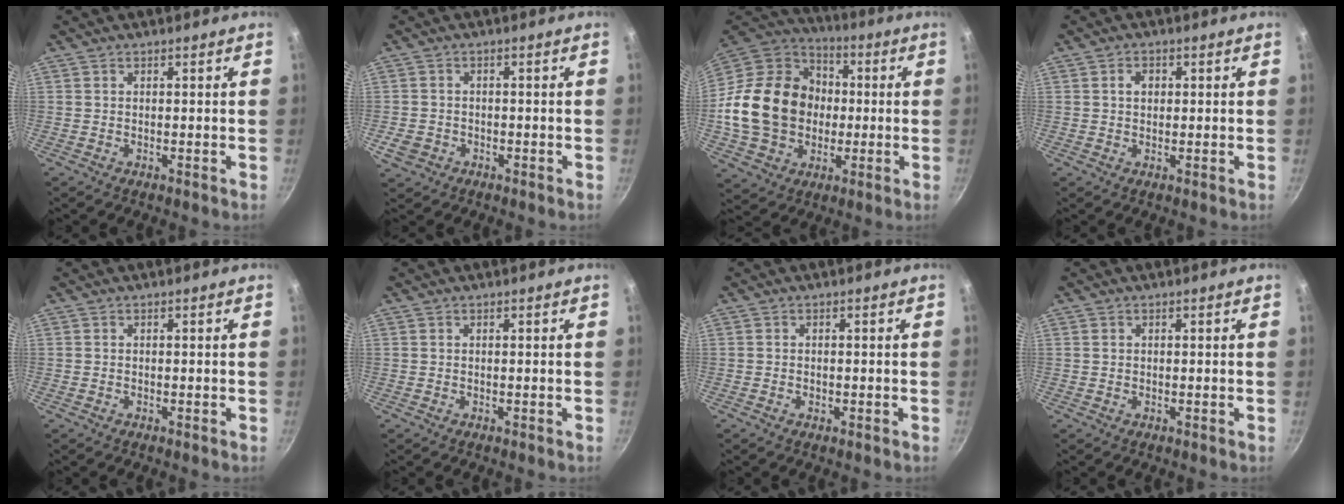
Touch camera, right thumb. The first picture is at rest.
{"total": 4.0, "force": [-1.5, 3.3, 1.7], "torque": [-0.032, 0.013, -0.021]}
{"total": 23.0, "force": [-1.2, 18.6, 13.5], "torque": [-0.221, 0.036, -0.015]}
{"total": 2.4, "force": [0.5, 1.8, 1.4], "torque": [-0.010, 0.004, 0.008]}
{"total": 0.0}
{"total": 0.0}
{"total": 1.1, "force": [-0.4, 0.7, 0.7], "torque": [-0.013, 0.003, -0.008]}
{"total": 0.5, "force": [0.2, 0.5, 0.1], "torque": [-0.001, 0.003, 0.003]}